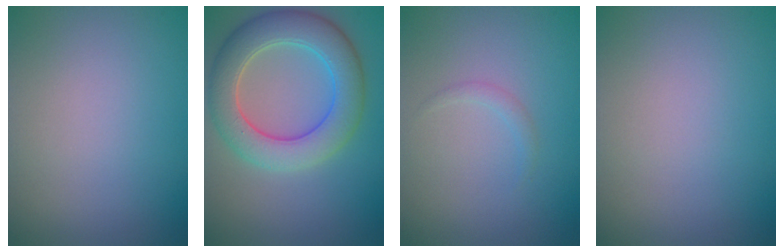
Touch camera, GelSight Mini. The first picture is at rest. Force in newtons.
{"total": 7.0, "press": 7.0, "slide": 0.2}
{"total": 0.7, "press": 0.7, "slide": 0.1}
{"total": 0.0}